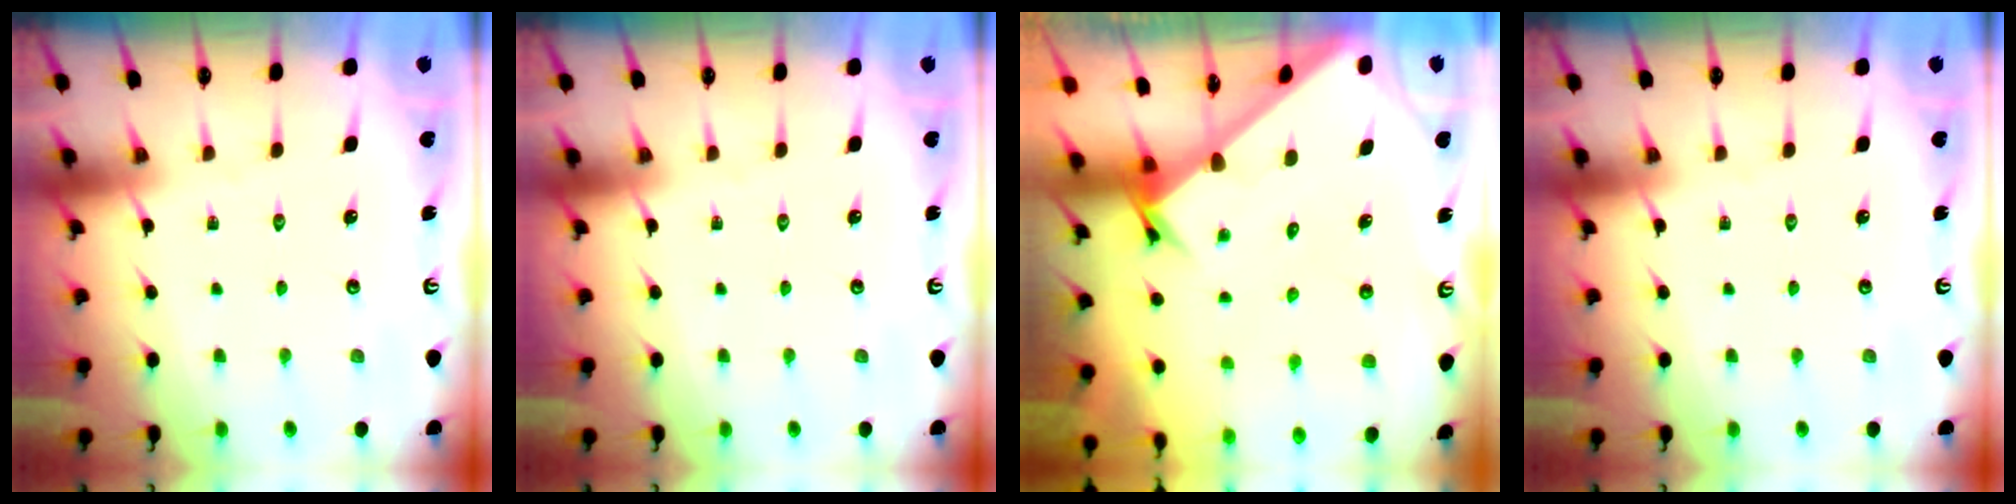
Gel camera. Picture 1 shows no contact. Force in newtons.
{"total": 0.0}
{"total": 2.6, "press": 2.6, "slide": 0.3}
{"total": 0.0}